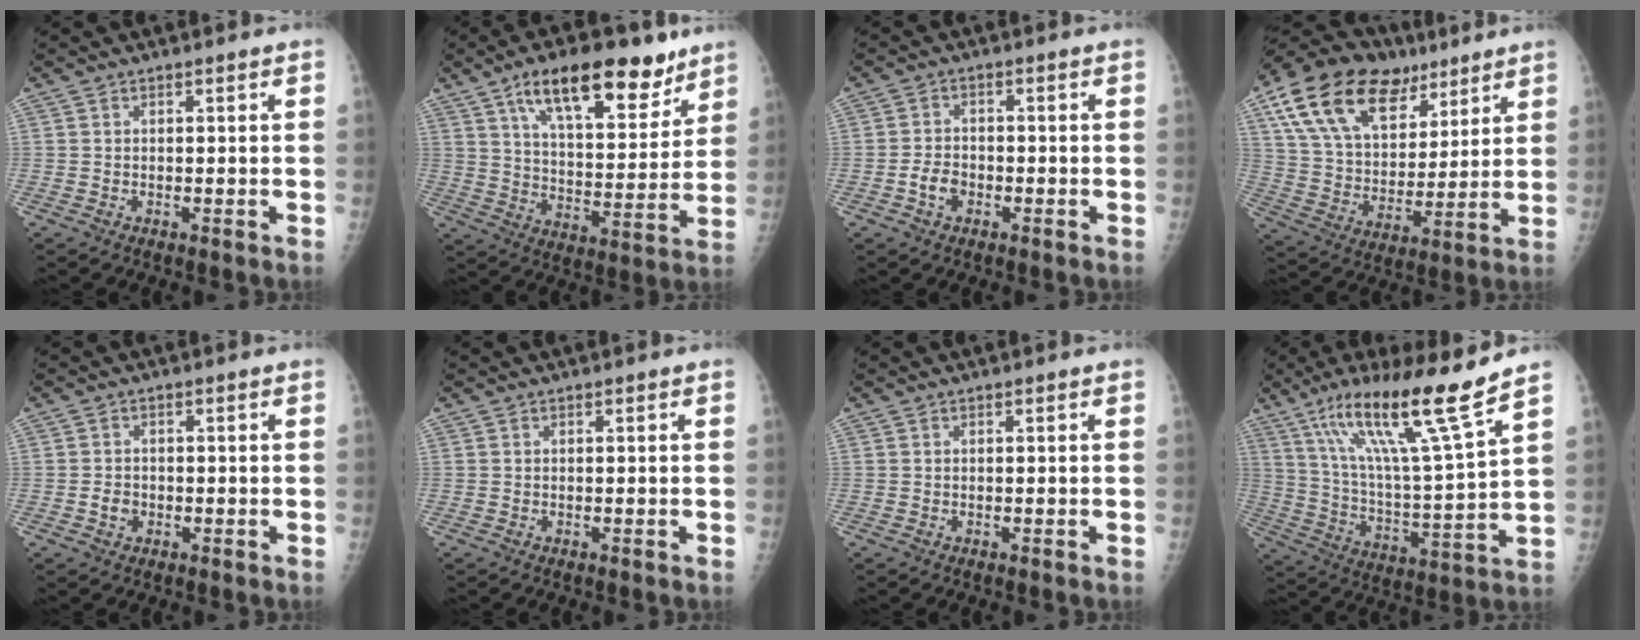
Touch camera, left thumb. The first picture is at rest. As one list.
[{"total": 19.8, "force": [12.2, 8.3, 13.2], "torque": [-0.163, -0.049, 0.202]}, {"total": 3.6, "force": [-1.5, 2.6, 2.1], "torque": [-0.029, 0.012, -0.029]}, {"total": 23.7, "force": [13.1, 14.0, 13.9], "torque": [-0.224, -0.012, 0.231]}, {"total": 2.3, "force": [-0.7, 1.9, 1.0], "torque": [-0.010, 0.005, -0.012]}, {"total": 0.0}, {"total": 0.0}, {"total": 19.3, "force": [12.7, 0.7, 14.5], "torque": [-0.234, -0.063, 0.222]}]